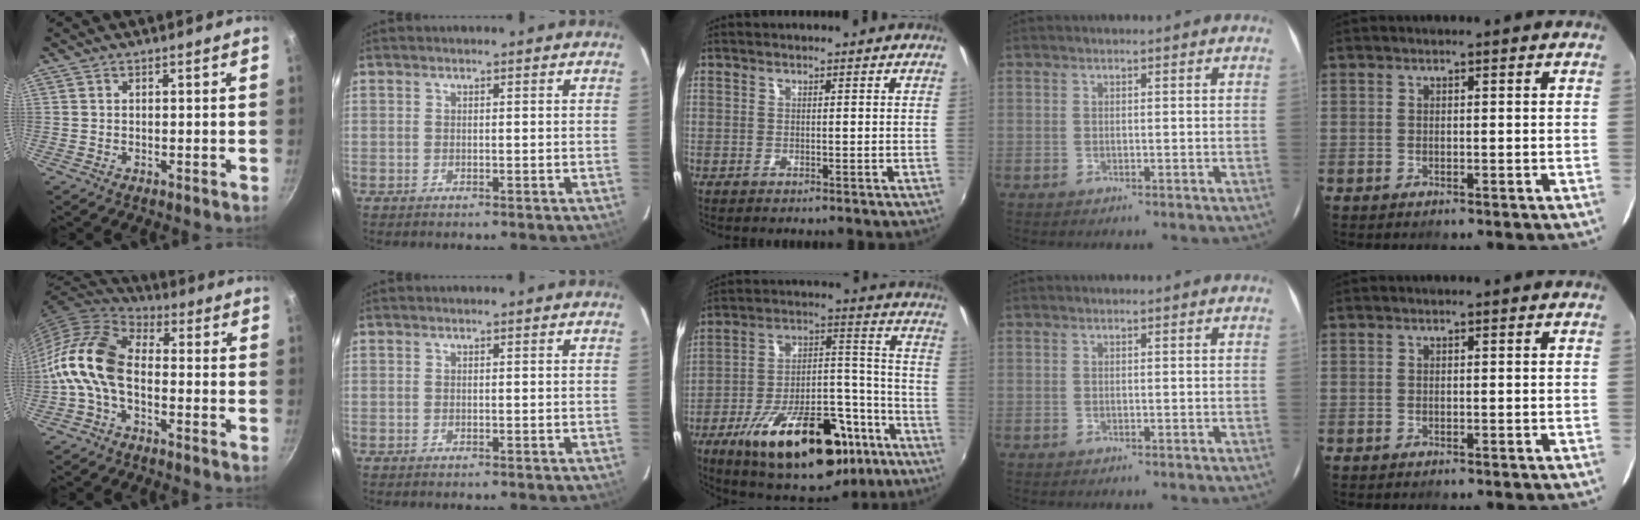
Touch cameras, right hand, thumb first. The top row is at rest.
{"thumb": {"total": 12.6, "force": [-2.8, 7.6, 9.7], "torque": [-0.182, 0.039, -0.075]}, "middle": {"total": 27.2, "force": [-15.7, 11.8, 18.9], "torque": [-0.306, 0.011, -0.221]}}